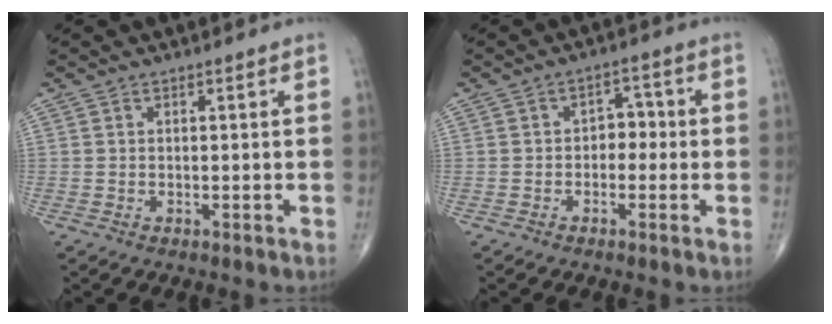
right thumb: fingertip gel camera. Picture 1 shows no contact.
{"total": 3.7, "force": [-0.6, 2.7, 2.4], "torque": [-0.011, 0.018, -0.019]}